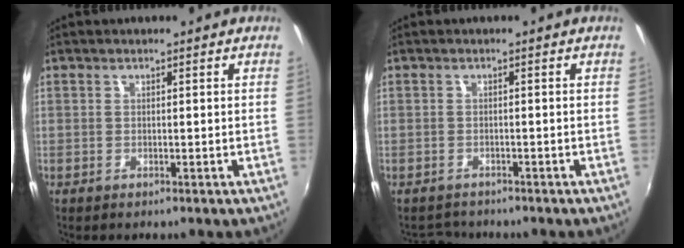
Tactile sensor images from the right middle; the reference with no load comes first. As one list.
[{"total": 2.8, "force": [-2.7, 0.9, 0.1], "torque": [-0.012, -0.002, -0.046]}]